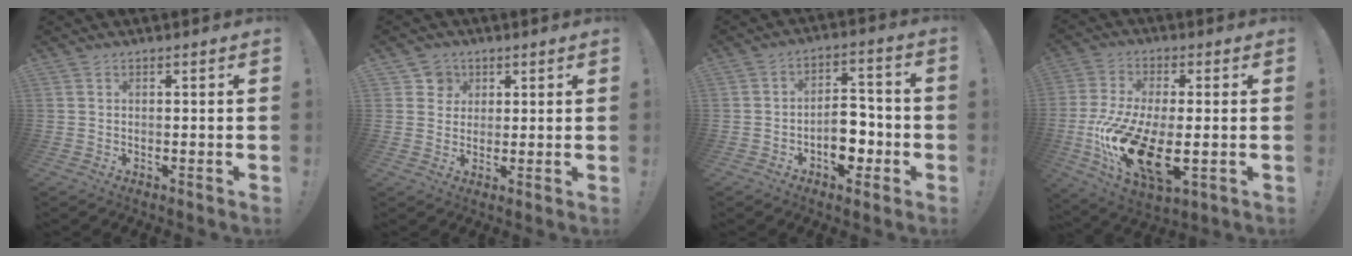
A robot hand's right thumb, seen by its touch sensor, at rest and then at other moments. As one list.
[{"total": 4.9, "force": [2.1, 4.4, 0.7], "torque": [-0.010, -0.008, 0.039]}, {"total": 10.2, "force": [-3.4, 6.4, 7.2], "torque": [-0.095, 0.025, -0.056]}, {"total": 19.5, "force": [-4.2, 8.7, 16.9], "torque": [-0.330, 0.003, -0.057]}]